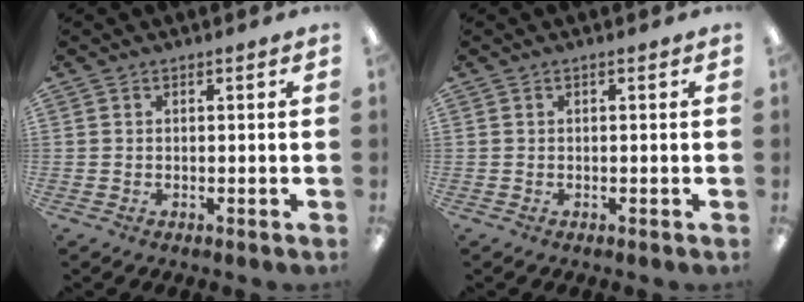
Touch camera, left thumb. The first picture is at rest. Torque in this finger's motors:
{"motor_torque": [0.00, 0.00, 0.09, -0.04, 0.00]}